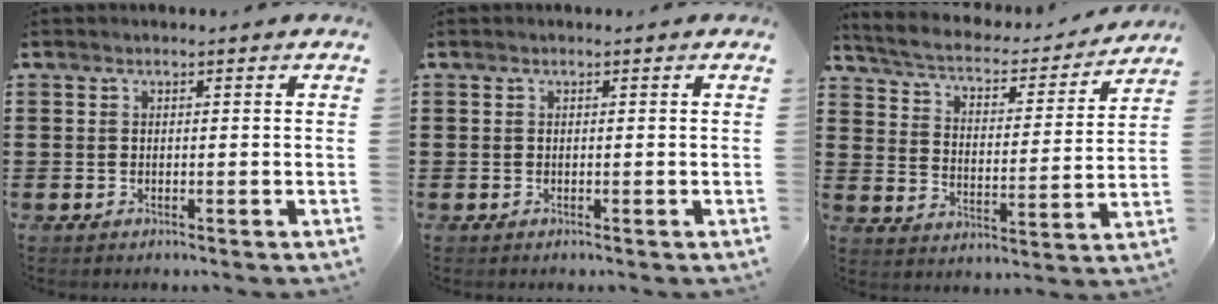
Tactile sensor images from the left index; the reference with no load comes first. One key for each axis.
{"total": 0.0}
{"total": 3.8, "fx": 3.4, "fy": 0.8, "fz": 1.4, "tx": -0.048, "ty": -0.030, "tz": 0.049}